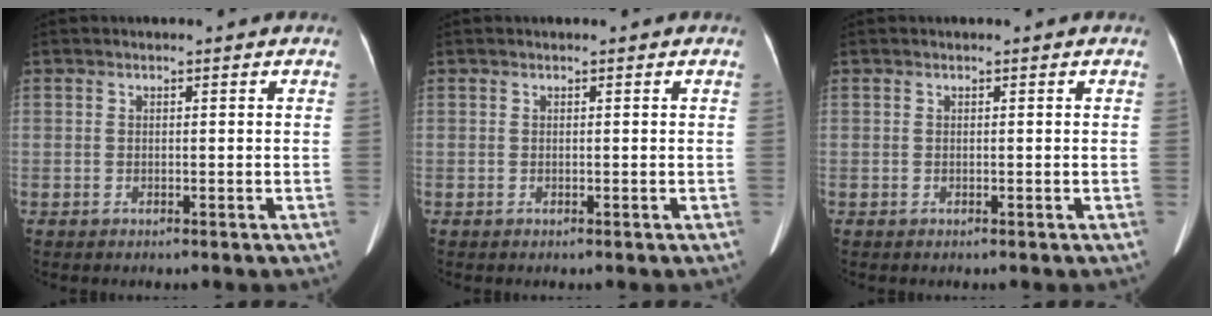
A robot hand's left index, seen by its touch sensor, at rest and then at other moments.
{"total": 0.0}
{"total": 0.0}